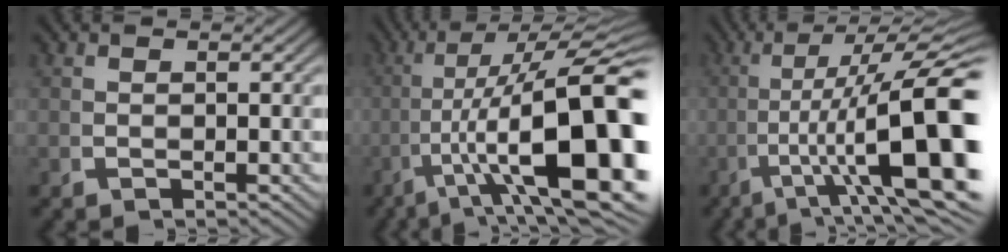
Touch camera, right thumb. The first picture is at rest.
{"total": 18.4, "force": [-1.4, 8.7, 16.1], "torque": [-0.277, -0.058, 0.019]}
{"total": 15.5, "force": [-0.8, 6.8, 14.0], "torque": [-0.233, -0.037, 0.012]}